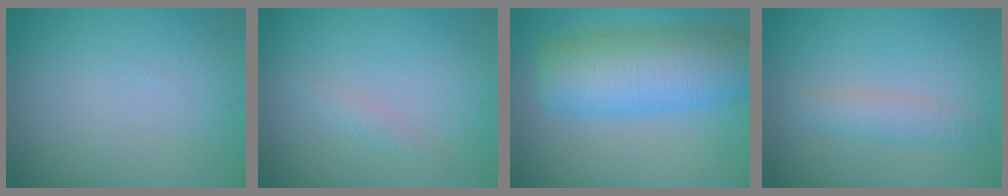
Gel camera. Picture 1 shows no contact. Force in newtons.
{"total": 1.0, "press": 1.0, "slide": 0.0}
{"total": 9.5, "press": 9.5, "slide": 0.2}
{"total": 2.1, "press": 2.1, "slide": 0.1}